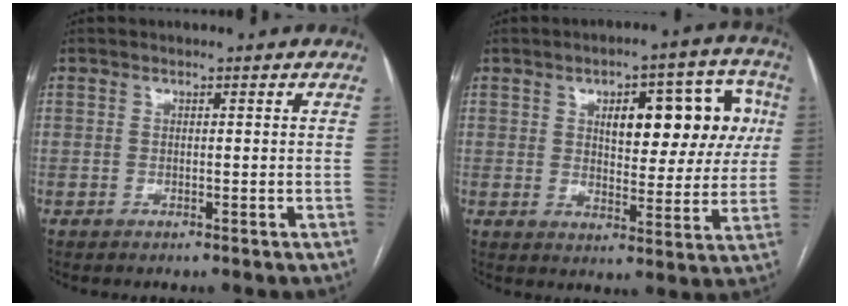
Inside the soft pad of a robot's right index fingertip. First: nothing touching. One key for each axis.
{"total": 13.2, "fx": 3.8, "fy": 5.7, "fz": 11.3, "tx": -0.134, "ty": 0.036, "tz": 0.054}